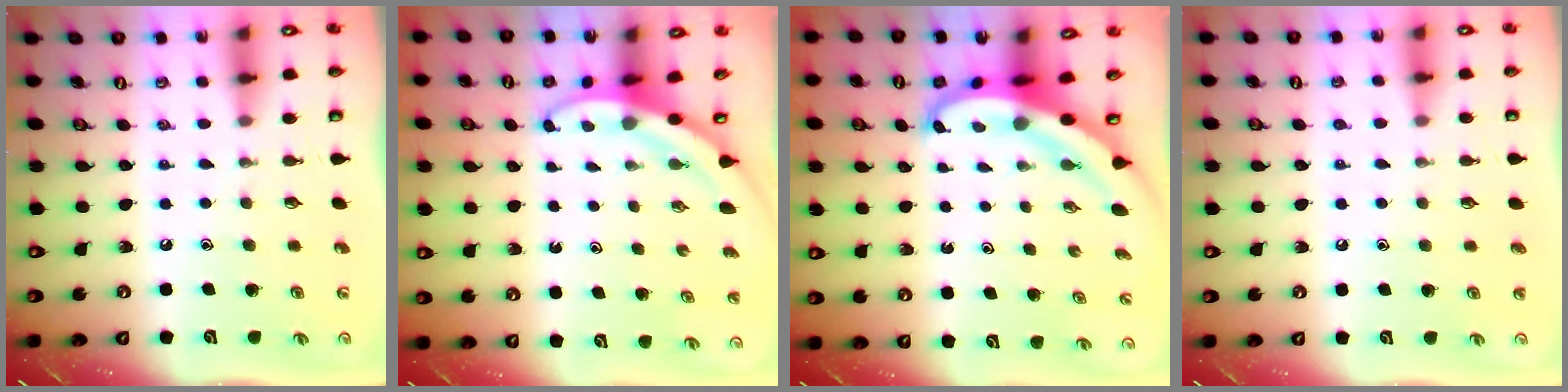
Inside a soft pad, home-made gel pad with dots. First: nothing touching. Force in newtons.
{"total": 3.4, "press": 3.4, "slide": 0.1}
{"total": 6.8, "press": 6.8, "slide": 0.7}
{"total": 2.0, "press": 2.0, "slide": 0.2}